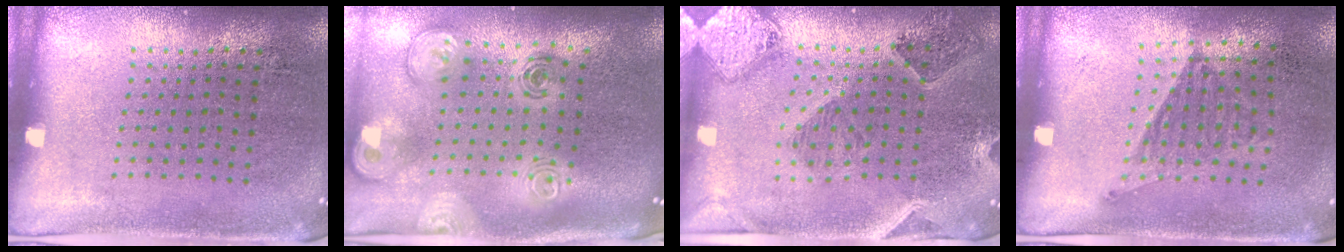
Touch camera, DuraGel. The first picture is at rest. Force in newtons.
{"total": 3.1, "press": 2.1, "slide": 2.3}
{"total": 1.4, "press": 1.4, "slide": 0.4}
{"total": 1.2, "press": 0.9, "slide": 0.7}